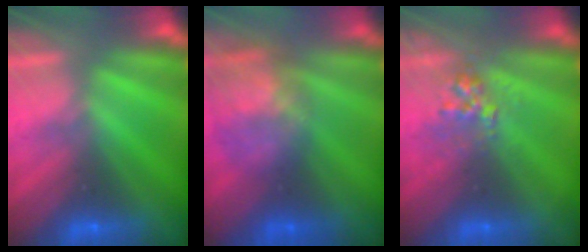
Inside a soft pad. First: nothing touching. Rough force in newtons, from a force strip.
{"total": 6.7}
{"total": 2.7}